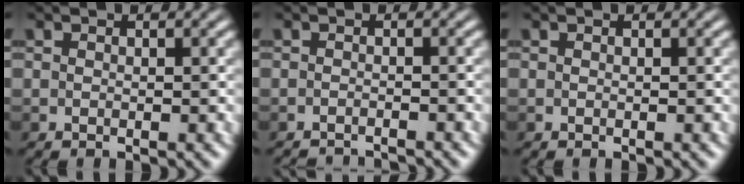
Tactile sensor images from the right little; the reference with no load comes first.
{"total": 1.3, "force": [-1.2, -0.2, 0.4], "torque": [-0.001, -0.004, -0.023]}
{"total": 0.0}